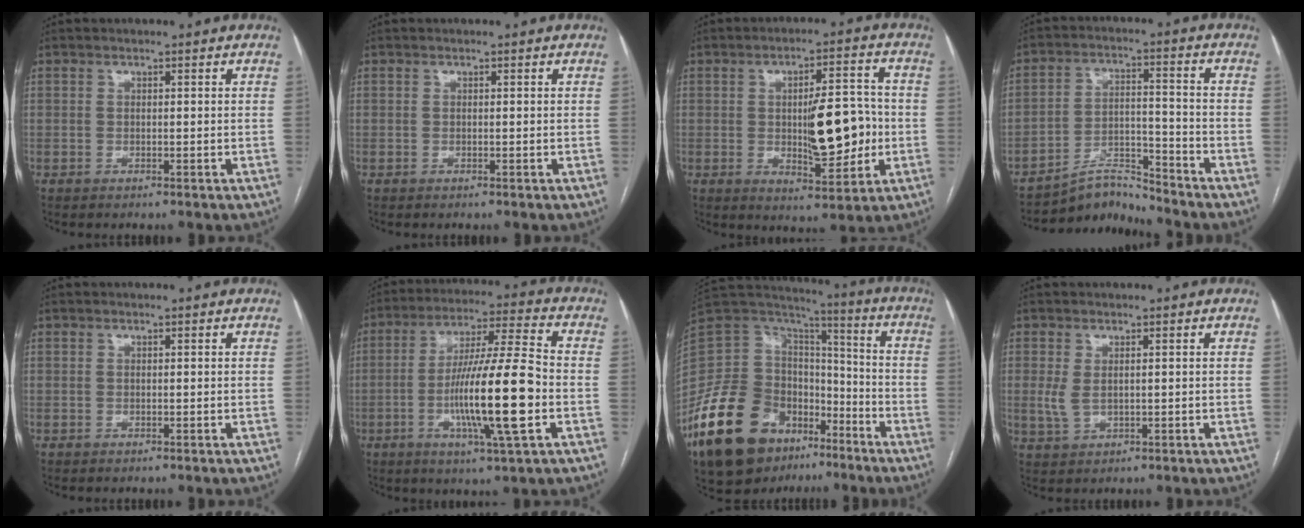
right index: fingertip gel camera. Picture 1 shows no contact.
{"total": 0.0}
{"total": 11.0, "force": [-0.9, 3.5, 10.4], "torque": [-0.157, 0.009, -0.005]}
{"total": 6.5, "force": [-6.4, 0.4, -0.7], "torque": [0.012, 0.026, -0.111]}
{"total": 0.0}
{"total": 16.1, "force": [-3.8, 0.3, 15.7], "torque": [-0.284, -0.007, -0.070]}
{"total": 24.9, "force": [-14.8, 14.8, 13.5], "torque": [-0.295, 0.044, -0.255]}
{"total": 2.9, "force": [0.3, 1.5, 2.4], "torque": [-0.057, 0.000, 0.014]}